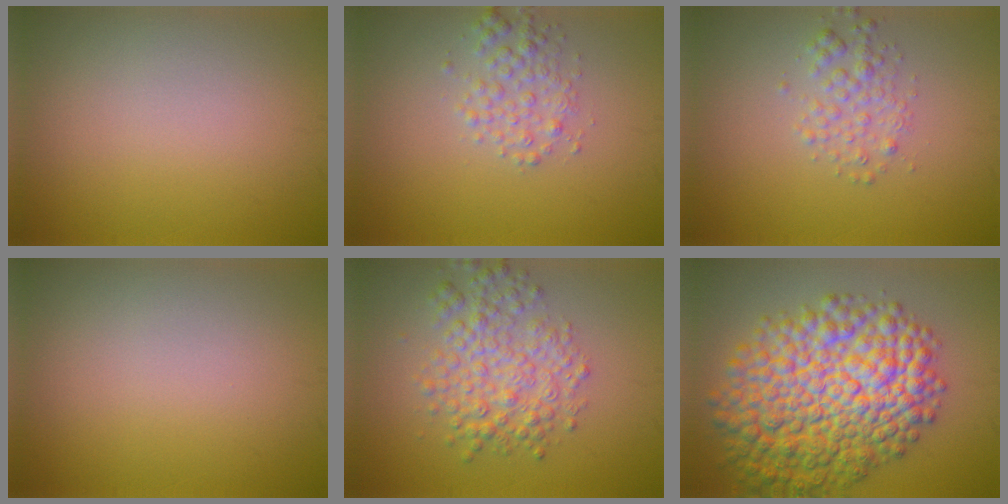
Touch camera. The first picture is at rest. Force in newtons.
{"total": 2.4, "press": 2.4, "slide": 0.1}
{"total": 2.1, "press": 2.1, "slide": 0.1}
{"total": 0.0}
{"total": 4.7, "press": 4.7, "slide": 0.1}
{"total": 12.9, "press": 12.9, "slide": 0.3}